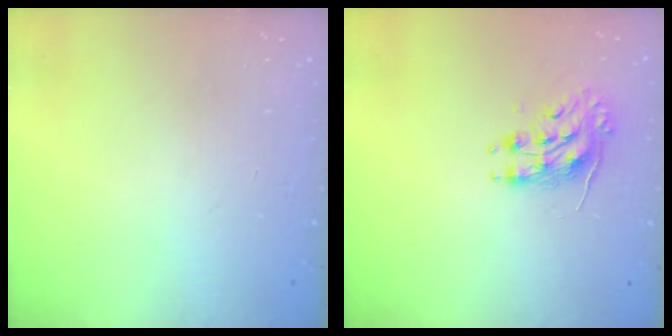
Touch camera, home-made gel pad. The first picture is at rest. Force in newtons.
{"total": 8.7, "press": 8.7, "slide": 0.2}